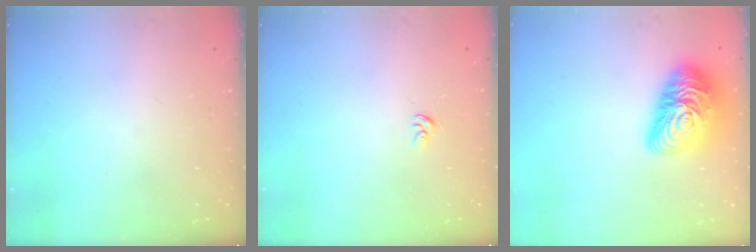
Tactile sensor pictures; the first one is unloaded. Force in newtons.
{"total": 2.4, "press": 2.4, "slide": 0.1}
{"total": 18.6, "press": 18.6, "slide": 1.2}